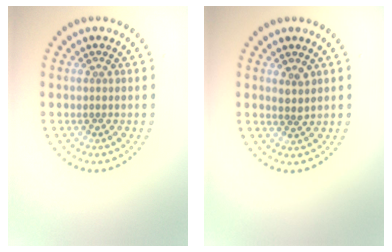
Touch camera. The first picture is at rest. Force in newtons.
{"total": 1.3, "press": 1.1, "slide": 0.7}